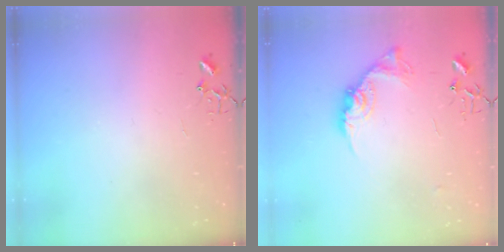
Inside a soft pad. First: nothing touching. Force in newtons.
{"total": 12.6, "press": 12.6, "slide": 0.5}